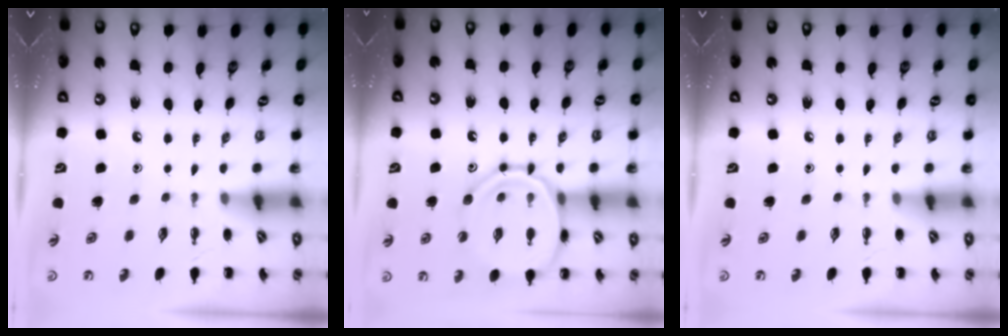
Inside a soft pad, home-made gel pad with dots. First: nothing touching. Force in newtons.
{"total": 17.0, "press": 16.9, "slide": 2.1}
{"total": 0.0}